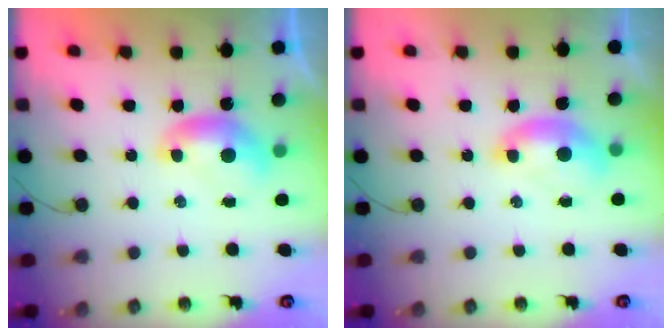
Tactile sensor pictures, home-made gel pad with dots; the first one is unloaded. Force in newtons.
{"total": 1.5, "press": 1.4, "slide": 0.6}